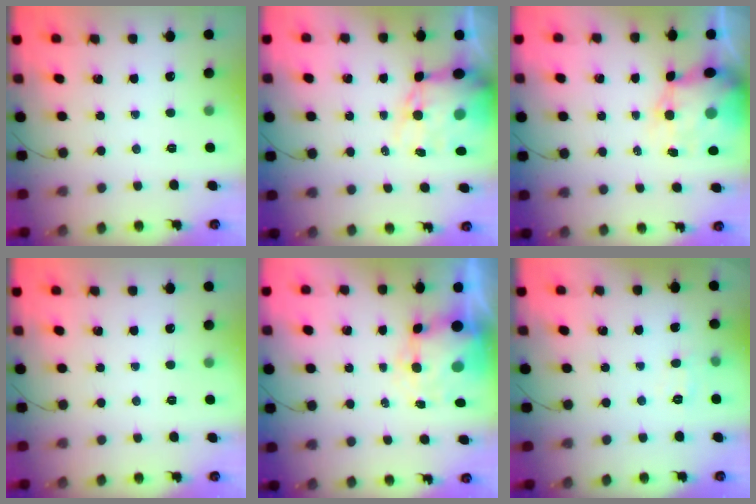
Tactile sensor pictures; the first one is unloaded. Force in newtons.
{"total": 14.6, "press": 14.1, "slide": 3.6}
{"total": 6.9, "press": 6.5, "slide": 2.4}
{"total": 0.0}
{"total": 7.6, "press": 7.4, "slide": 1.7}
{"total": 6.1, "press": 6.0, "slide": 1.4}